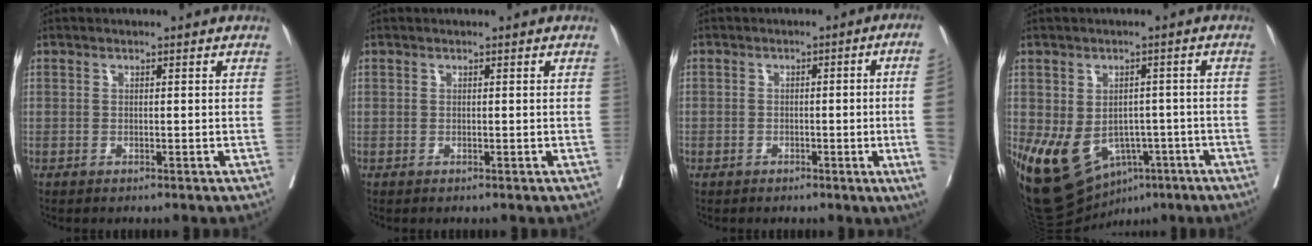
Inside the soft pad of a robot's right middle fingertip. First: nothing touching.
{"total": 0.0}
{"total": 8.0, "force": [-1.3, -1.4, 7.7], "torque": [-0.081, -0.004, -0.021]}
{"total": 14.4, "force": [-6.2, 10.0, 8.4], "torque": [-0.163, 0.004, -0.078]}